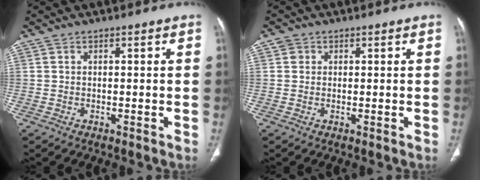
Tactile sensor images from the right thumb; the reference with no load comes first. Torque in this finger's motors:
{"motor_torque": [-0.05, -0.09, 0.36, 0.25, -0.04]}